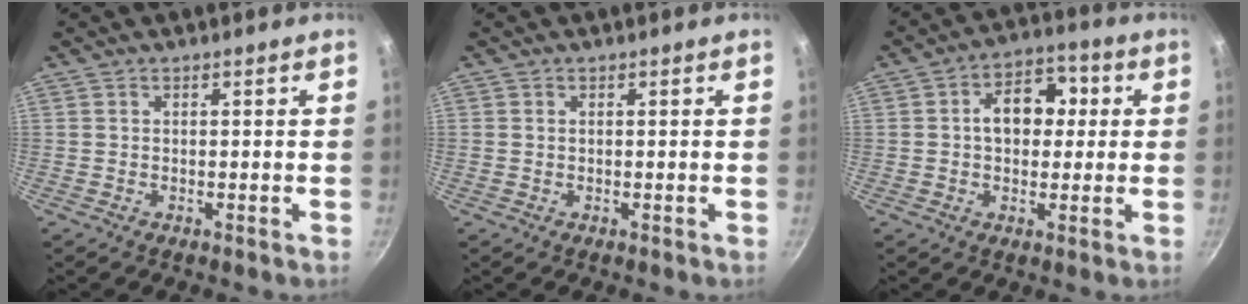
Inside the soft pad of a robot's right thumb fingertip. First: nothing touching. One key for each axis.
{"total": 0.0}
{"total": 10.1, "fx": 1.2, "fy": 7.2, "fz": 7.0, "tx": -0.058, "ty": 0.022, "tz": 0.004}